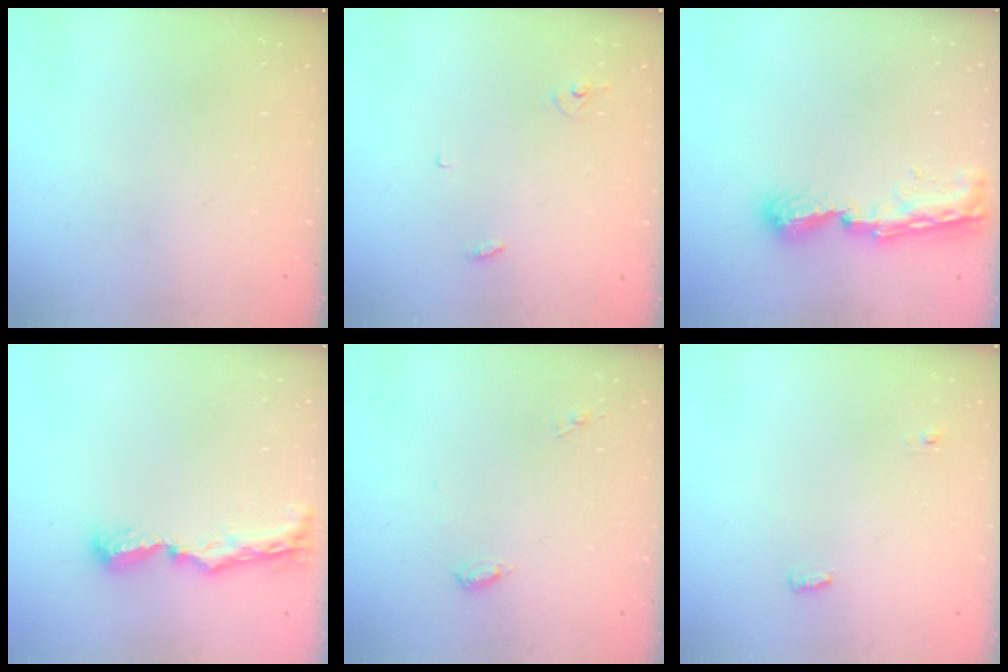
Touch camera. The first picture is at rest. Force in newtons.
{"total": 2.9, "press": 2.9, "slide": 0.2}
{"total": 8.9, "press": 8.9, "slide": 0.9}
{"total": 8.7, "press": 8.7, "slide": 0.7}
{"total": 4.6, "press": 4.6, "slide": 0.4}
{"total": 3.5, "press": 3.4, "slide": 1.0}